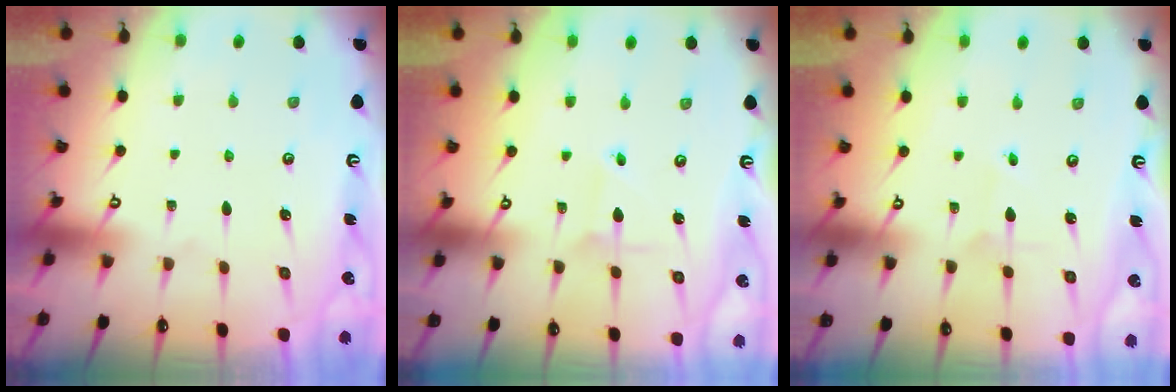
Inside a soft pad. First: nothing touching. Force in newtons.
{"total": 1.9, "press": 1.9, "slide": 0.3}
{"total": 2.0, "press": 2.0, "slide": 0.2}